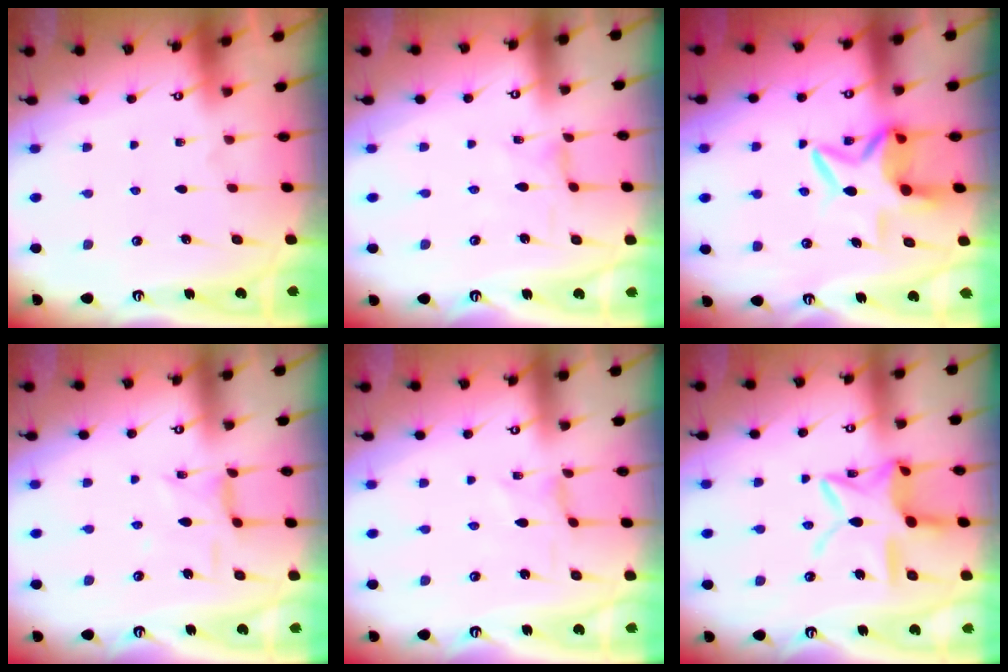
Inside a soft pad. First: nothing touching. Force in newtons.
{"total": 0.5, "press": 0.5, "slide": 0.2}
{"total": 8.7, "press": 8.6, "slide": 1.5}
{"total": 4.9, "press": 4.8, "slide": 0.4}
{"total": 0.0}
{"total": 14.2, "press": 14.1, "slide": 1.2}